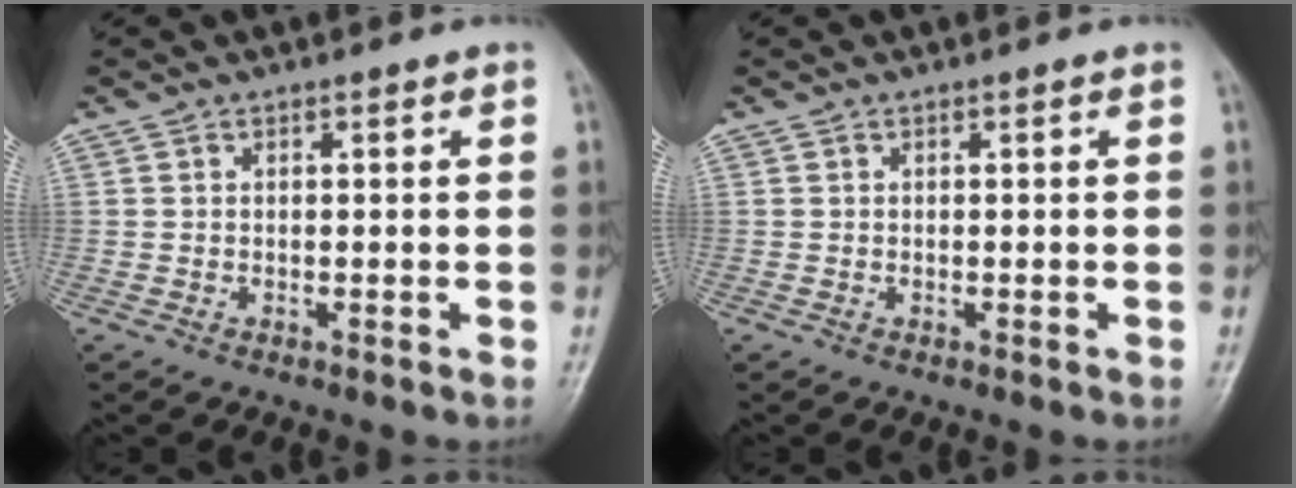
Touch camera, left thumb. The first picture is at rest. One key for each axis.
{"total": 0.0}